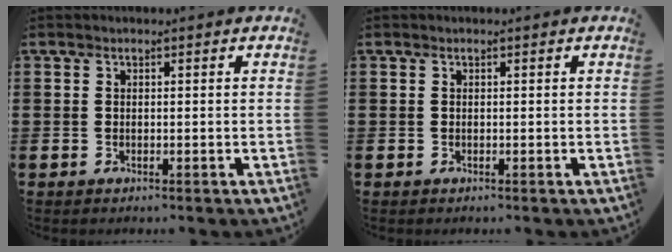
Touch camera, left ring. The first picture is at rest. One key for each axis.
{"total": 0.0}